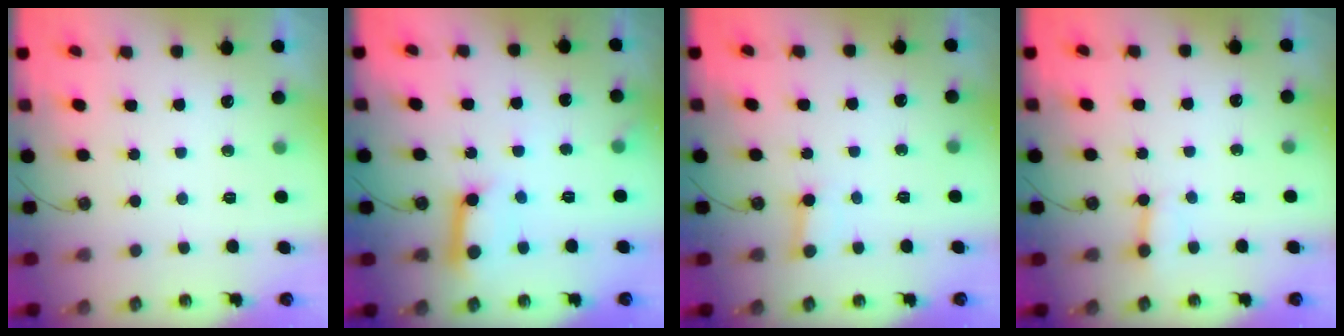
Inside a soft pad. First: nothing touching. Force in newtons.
{"total": 12.3, "press": 12.3, "slide": 1.0}
{"total": 2.9, "press": 2.9, "slide": 0.2}
{"total": 2.0, "press": 2.0, "slide": 0.1}